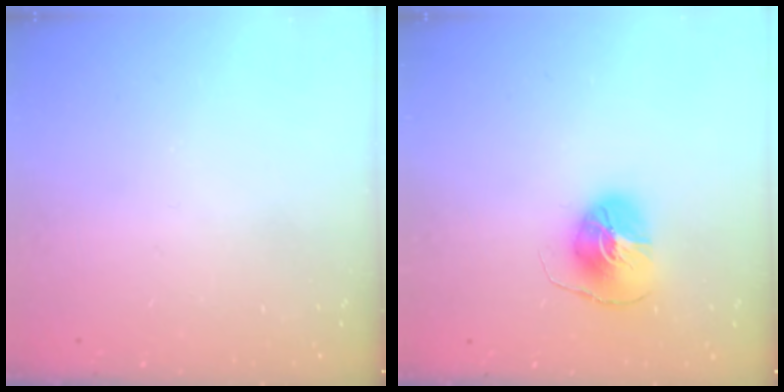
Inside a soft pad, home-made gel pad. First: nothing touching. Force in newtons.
{"total": 8.4, "press": 8.4, "slide": 0.2}